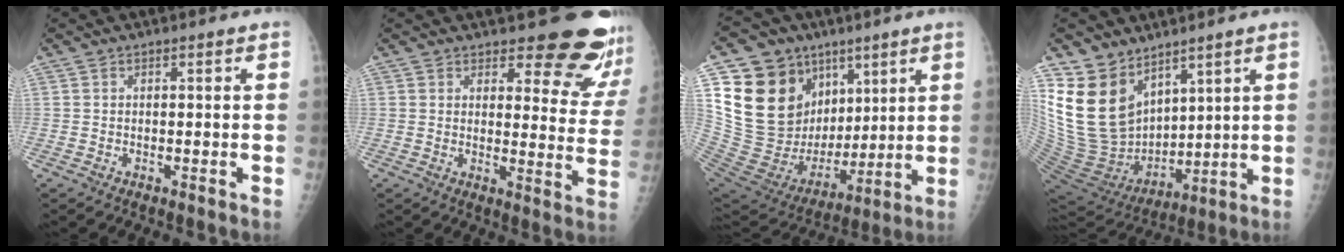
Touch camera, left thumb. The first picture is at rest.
{"total": 15.8, "force": [13.6, 4.7, 6.5], "torque": [-0.032, -0.122, 0.146]}
{"total": 25.5, "force": [9.6, 18.8, 14.3], "torque": [-0.236, -0.001, 0.193]}
{"total": 17.6, "force": [10.5, 11.4, 8.3], "torque": [-0.131, -0.055, 0.230]}